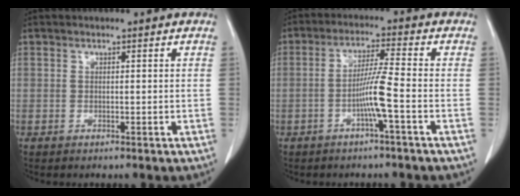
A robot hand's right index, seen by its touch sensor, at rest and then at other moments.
{"total": 5.7, "force": [-1.9, -0.9, 5.3], "torque": [-0.106, 0.003, -0.037]}